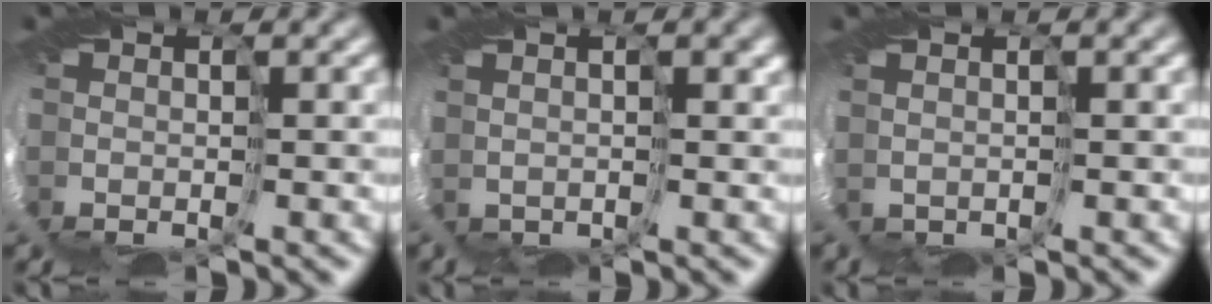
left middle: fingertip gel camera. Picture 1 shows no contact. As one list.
[{"total": 1.6, "force": [0.9, 0.8, 0.9], "torque": [-0.011, 0.013, 0.023]}, {"total": 0.6, "force": [0.0, -0.5, -0.4], "torque": [0.011, 0.006, 0.008]}]